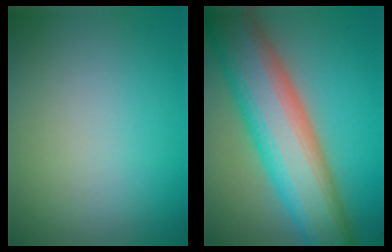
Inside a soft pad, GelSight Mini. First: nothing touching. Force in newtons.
{"total": 12.0, "press": 12.0, "slide": 0.6}